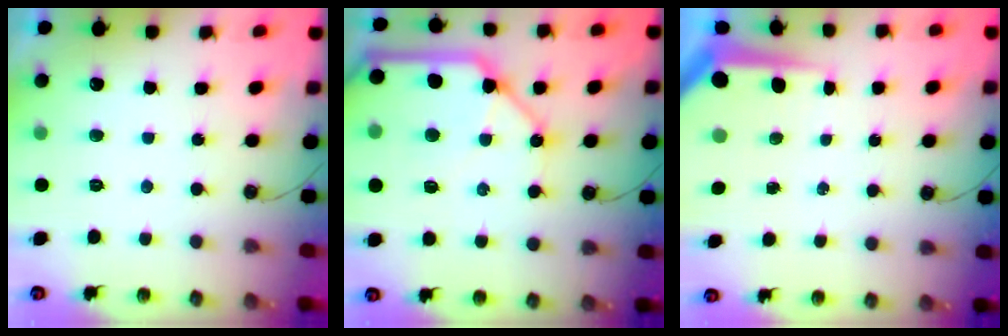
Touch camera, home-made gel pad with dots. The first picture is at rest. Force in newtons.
{"total": 21.1, "press": 21.0, "slide": 2.5}
{"total": 5.9, "press": 5.9, "slide": 0.4}